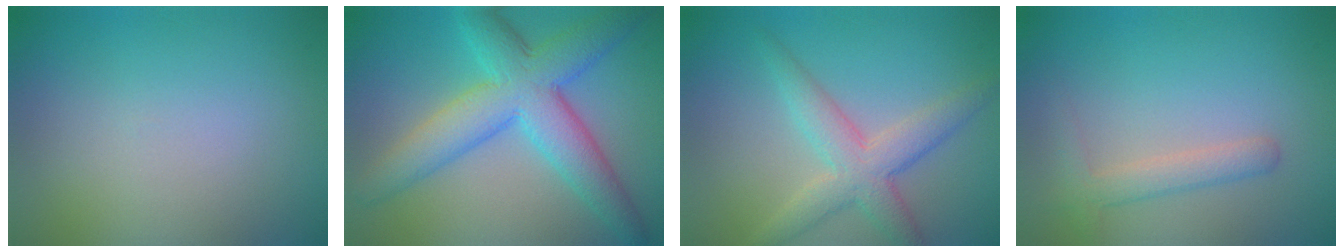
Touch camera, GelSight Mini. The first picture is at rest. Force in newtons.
{"total": 7.9, "press": 7.9, "slide": 0.3}
{"total": 4.3, "press": 4.3, "slide": 0.1}
{"total": 2.2, "press": 2.2, "slide": 0.2}